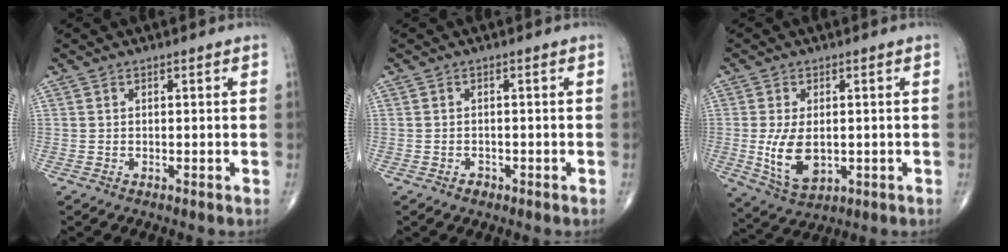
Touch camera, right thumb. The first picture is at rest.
{"total": 1.3, "force": [-0.8, 0.9, 0.4], "torque": [-0.002, 0.005, -0.012]}
{"total": 9.1, "force": [-0.8, 5.2, 7.4], "torque": [-0.134, -0.014, -0.002]}